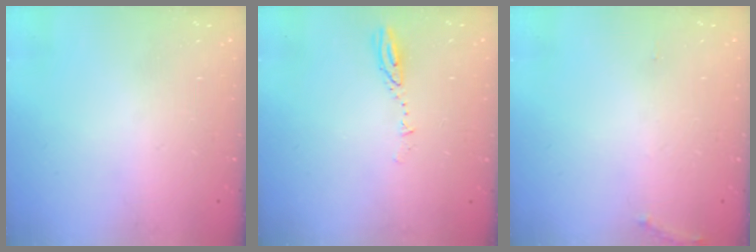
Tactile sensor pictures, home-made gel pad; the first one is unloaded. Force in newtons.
{"total": 3.5, "press": 3.4, "slide": 0.3}
{"total": 5.2, "press": 4.9, "slide": 1.8}